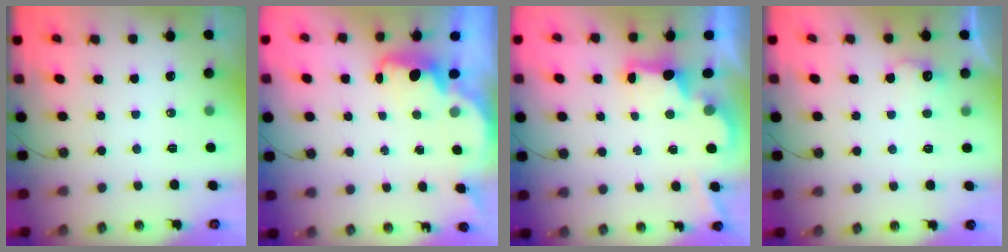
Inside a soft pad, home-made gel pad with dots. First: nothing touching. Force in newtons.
{"total": 2.3, "press": 2.2, "slide": 0.6}
{"total": 2.5, "press": 2.4, "slide": 0.7}
{"total": 7.3, "press": 7.2, "slide": 1.2}